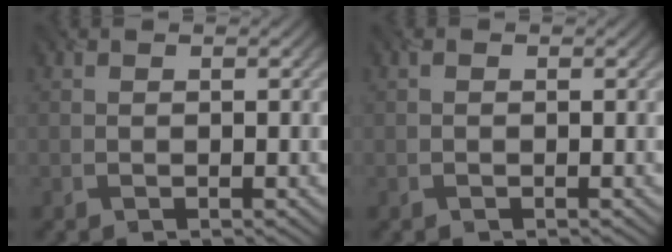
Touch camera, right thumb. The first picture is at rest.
{"total": 0.0}